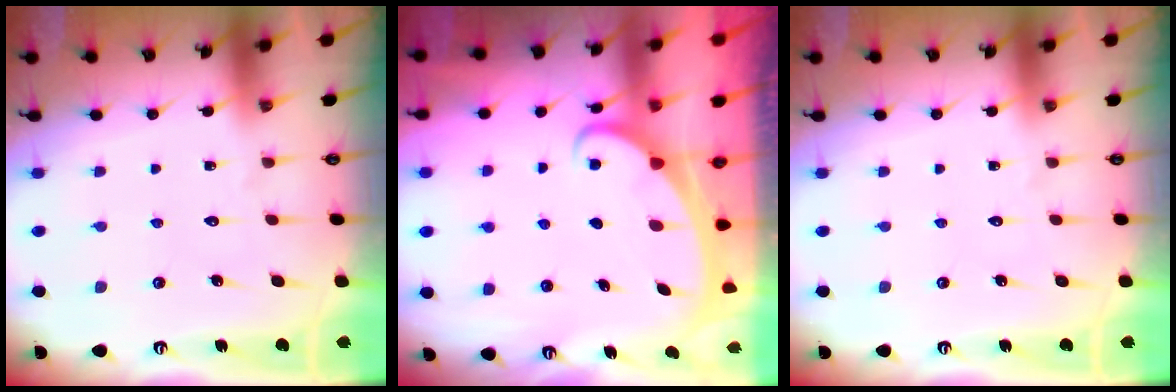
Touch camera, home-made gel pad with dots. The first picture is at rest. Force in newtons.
{"total": 2.4, "press": 2.4, "slide": 0.3}
{"total": 0.0}